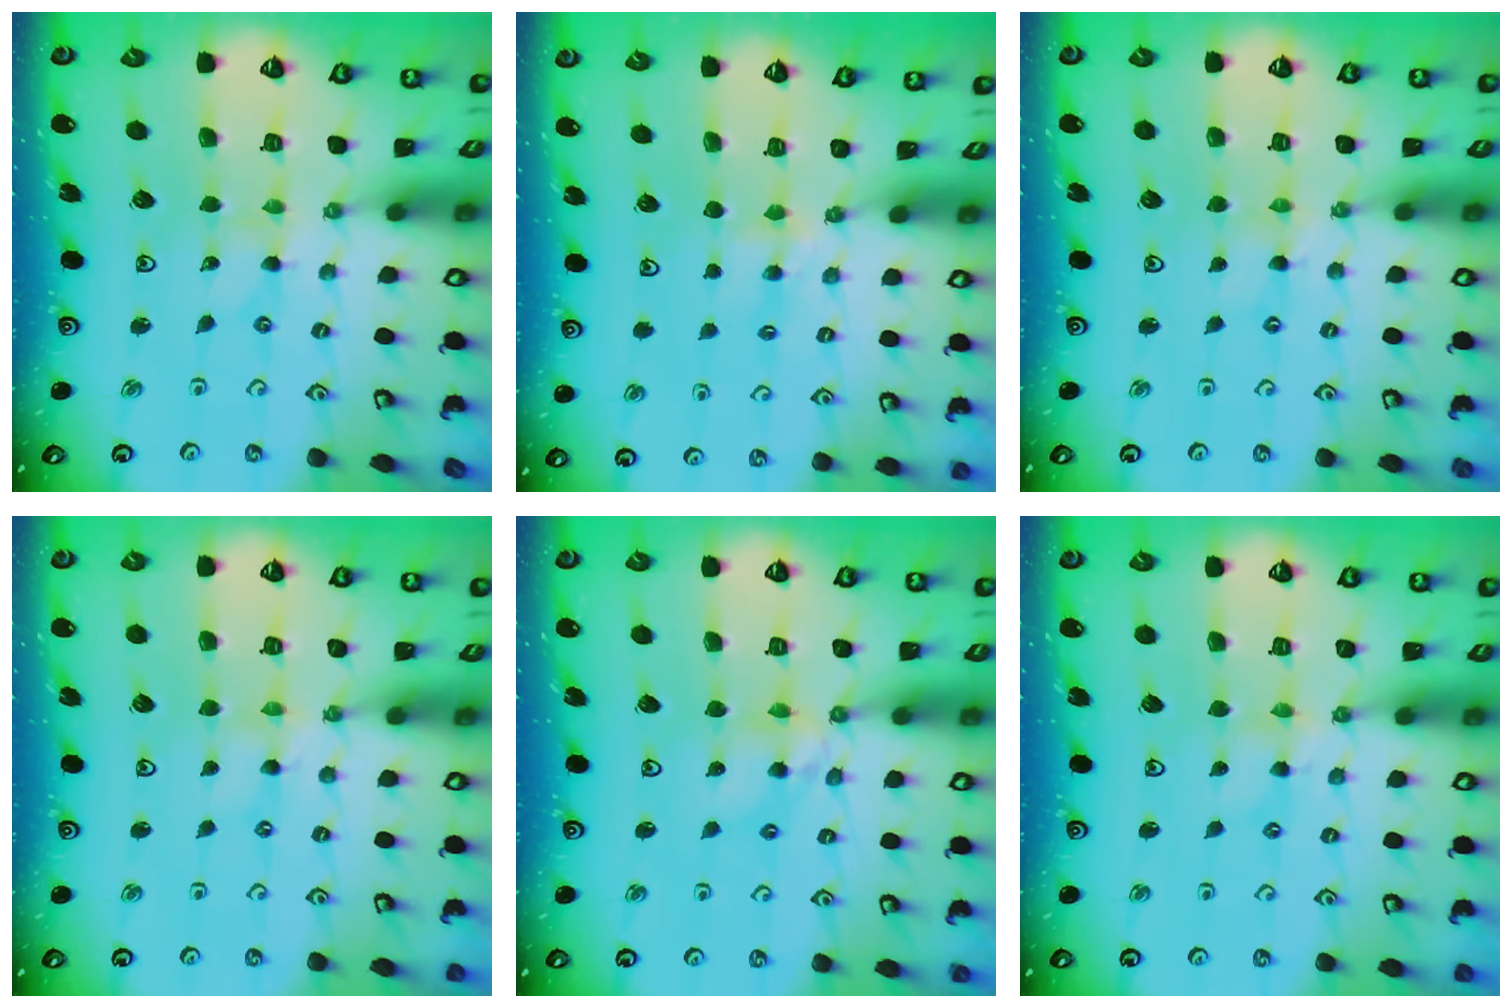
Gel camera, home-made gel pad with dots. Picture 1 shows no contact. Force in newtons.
{"total": 4.5, "press": 4.5, "slide": 0.7}
{"total": 0.0}
{"total": 0.0}
{"total": 6.8, "press": 6.8, "slide": 0.6}
{"total": 1.7, "press": 1.6, "slide": 0.3}